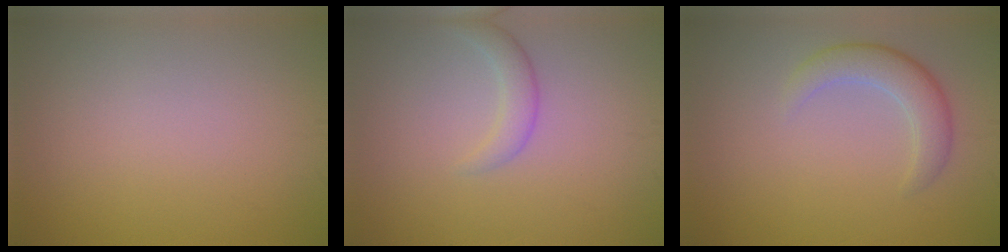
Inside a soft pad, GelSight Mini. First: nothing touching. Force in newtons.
{"total": 1.9, "press": 1.9, "slide": 0.0}
{"total": 3.3, "press": 3.3, "slide": 0.2}